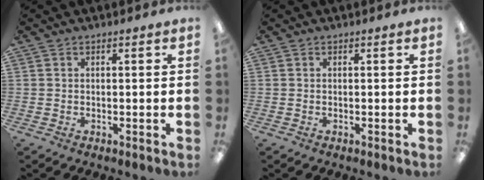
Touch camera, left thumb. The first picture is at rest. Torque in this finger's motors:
{"motor_torque": [-0.01, -0.01, 0.03, -0.02, 0.00]}